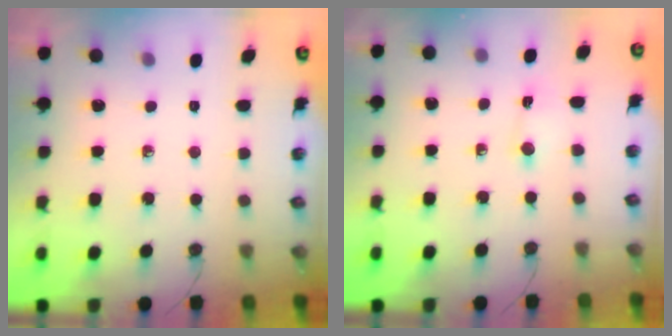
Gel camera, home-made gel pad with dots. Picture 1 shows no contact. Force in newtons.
{"total": 2.0, "press": 2.0, "slide": 0.3}